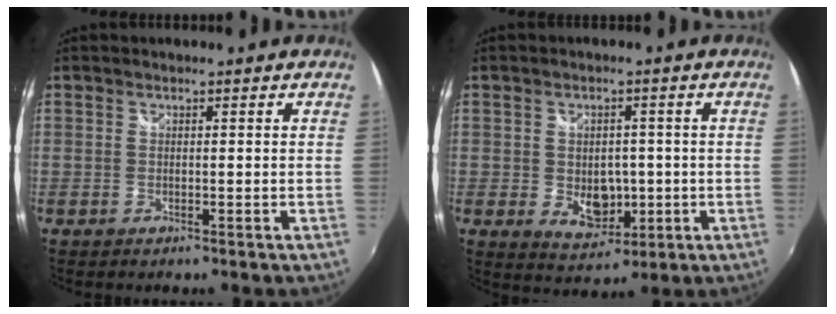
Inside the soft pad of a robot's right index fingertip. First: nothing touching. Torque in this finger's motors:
{"motor_torque": [0.04, 0.09, 0.10, 0.03]}